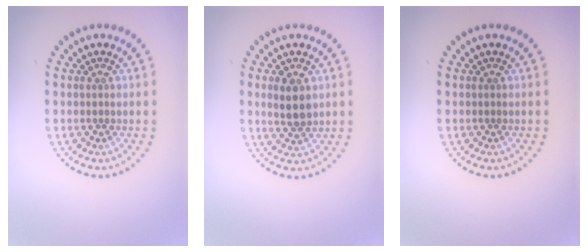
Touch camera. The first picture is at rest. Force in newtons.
{"total": 2.9, "press": 2.8, "slide": 0.7}
{"total": 0.0}